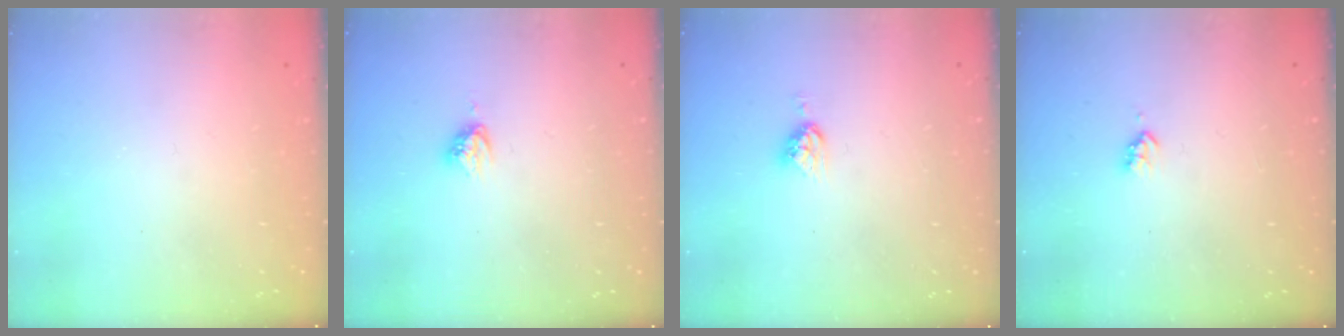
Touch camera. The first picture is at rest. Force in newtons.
{"total": 4.2, "press": 4.1, "slide": 0.6}
{"total": 4.5, "press": 4.4, "slide": 0.5}
{"total": 2.2, "press": 2.1, "slide": 0.4}